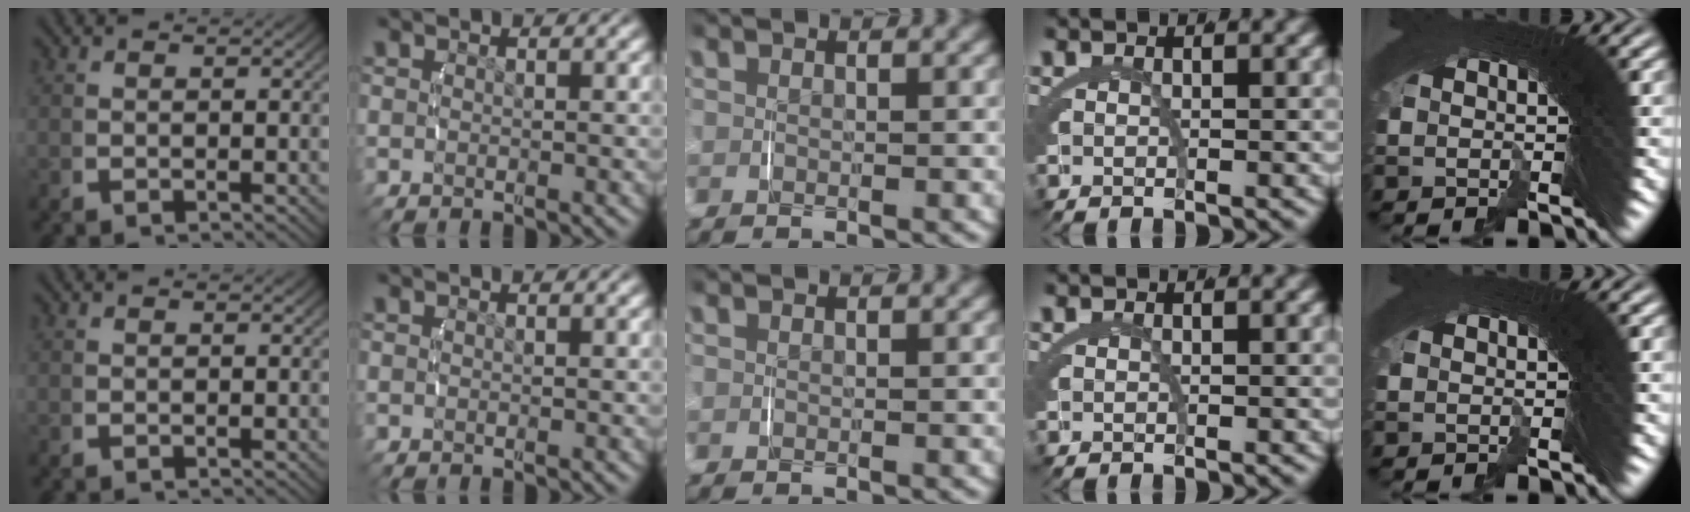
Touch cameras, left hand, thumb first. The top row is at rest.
{}